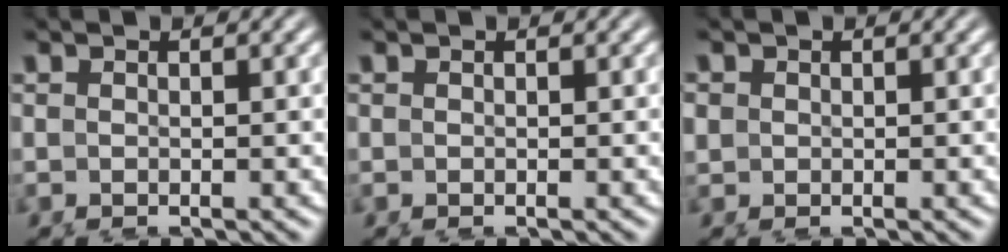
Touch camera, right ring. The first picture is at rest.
{"total": 0.0}
{"total": 1.5, "force": [0.1, 1.4, 0.3], "torque": [-0.020, -0.014, 0.011]}